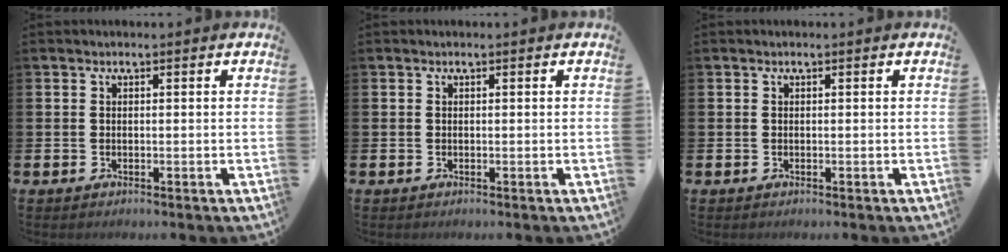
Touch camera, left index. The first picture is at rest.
{"total": 0.0}
{"total": 0.0}